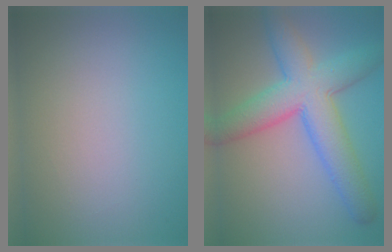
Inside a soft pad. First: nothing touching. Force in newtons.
{"total": 7.7, "press": 7.7, "slide": 0.2}